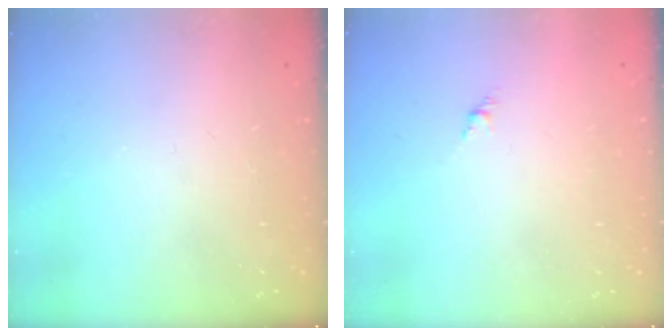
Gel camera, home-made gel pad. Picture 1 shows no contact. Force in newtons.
{"total": 1.5, "press": 1.4, "slide": 0.6}